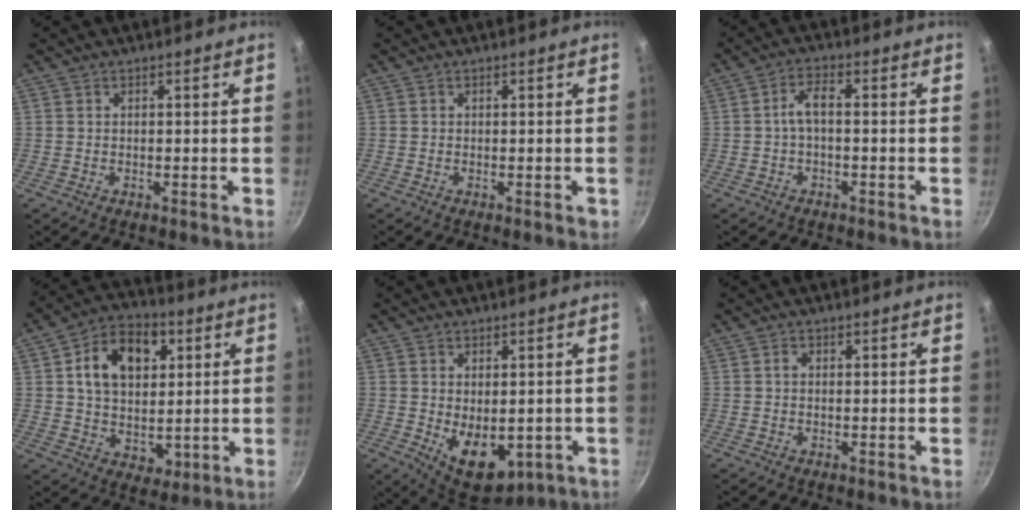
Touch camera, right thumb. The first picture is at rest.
{"total": 0.6, "force": [-0.1, 0.4, 0.4], "torque": [-0.001, 0.002, -0.003]}
{"total": 3.7, "force": [-0.8, 1.5, 3.3], "torque": [-0.072, 0.023, -0.019]}
{"total": 16.5, "force": [4.4, 12.1, 10.3], "torque": [-0.125, -0.003, 0.074]}
{"total": 10.5, "force": [-1.7, 6.6, 8.0], "torque": [-0.095, -0.016, -0.002]}
{"total": 0.8, "force": [0.1, 0.5, 0.6], "torque": [-0.012, 0.003, 0.001]}